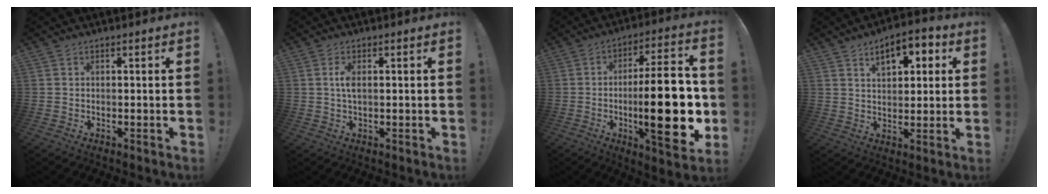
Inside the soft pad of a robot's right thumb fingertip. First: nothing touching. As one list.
[{"total": 3.2, "force": [0.3, 1.3, 2.9], "torque": [-0.050, 0.002, 0.002]}, {"total": 25.7, "force": [-3.2, 6.7, 24.6], "torque": [-0.393, 0.001, -0.046]}, {"total": 9.2, "force": [4.2, 5.0, 6.5], "torque": [-0.086, -0.010, 0.070]}]